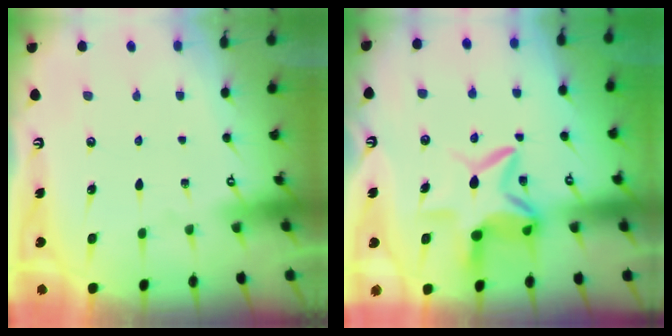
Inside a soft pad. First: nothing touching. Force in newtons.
{"total": 8.8, "press": 8.7, "slide": 0.9}